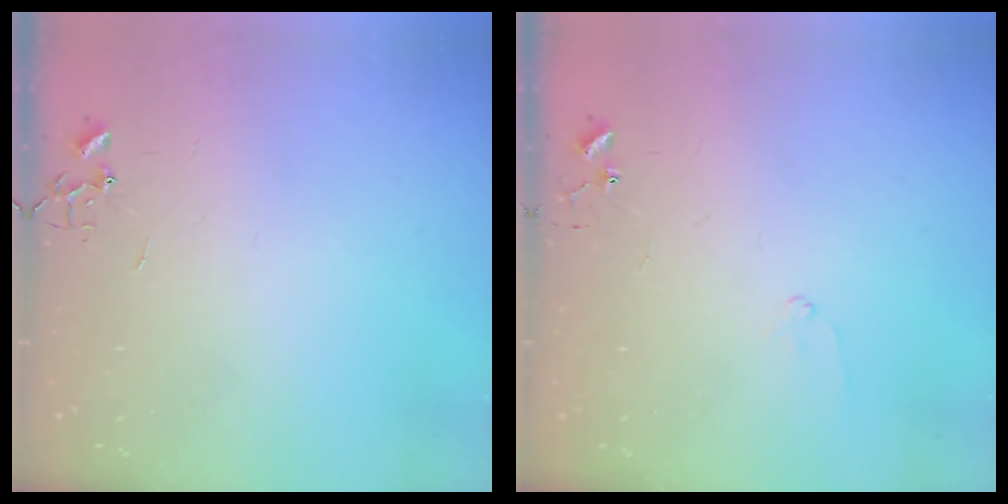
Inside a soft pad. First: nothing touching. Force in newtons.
{"total": 6.6, "press": 6.6, "slide": 0.8}